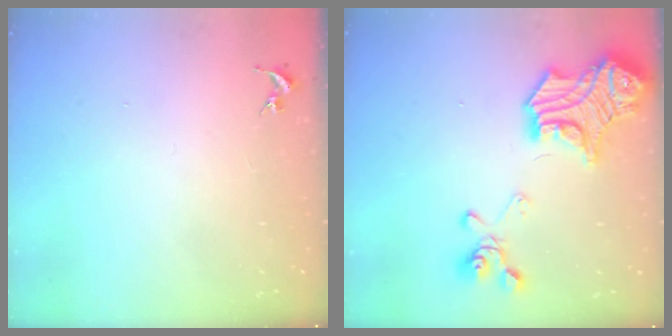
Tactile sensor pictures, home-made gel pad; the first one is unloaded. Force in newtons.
{"total": 25.4, "press": 25.3, "slide": 2.3}